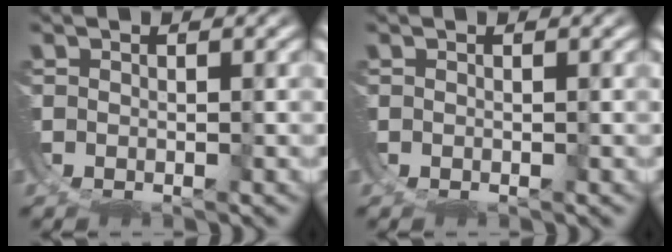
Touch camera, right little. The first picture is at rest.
{"total": 0.0}